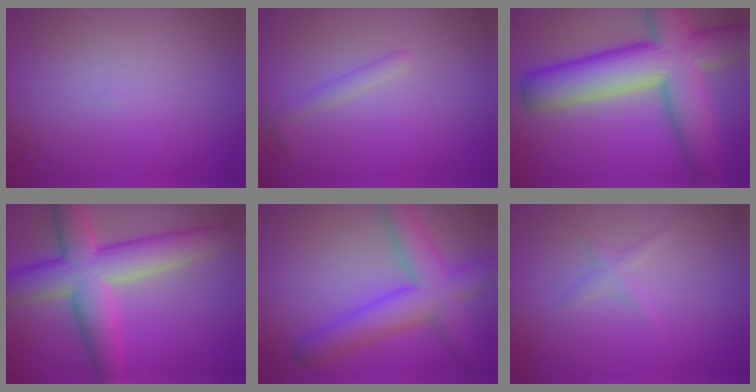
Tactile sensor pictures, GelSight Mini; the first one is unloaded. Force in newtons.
{"total": 1.0, "press": 1.0, "slide": 0.0}
{"total": 12.1, "press": 12.1, "slide": 0.6}
{"total": 8.5, "press": 8.5, "slide": 0.2}
{"total": 6.6, "press": 6.6, "slide": 0.2}
{"total": 1.0, "press": 1.0, "slide": 0.1}